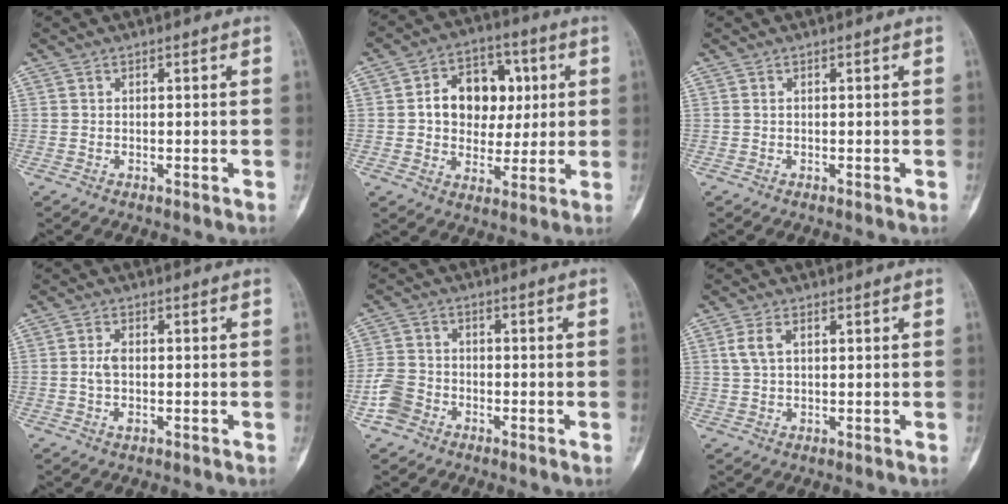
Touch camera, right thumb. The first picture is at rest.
{"total": 13.3, "force": [2.1, 10.2, 8.3], "torque": [-0.070, 0.012, 0.033]}
{"total": 0.0}
{"total": 2.9, "force": [-0.2, 1.5, 2.5], "torque": [-0.052, 0.003, -0.006]}
{"total": 5.5, "force": [-2.9, 4.1, 2.3], "torque": [-0.039, 0.014, -0.060]}
{"total": 3.6, "force": [1.3, 2.0, 2.8], "torque": [-0.059, 0.008, 0.028]}